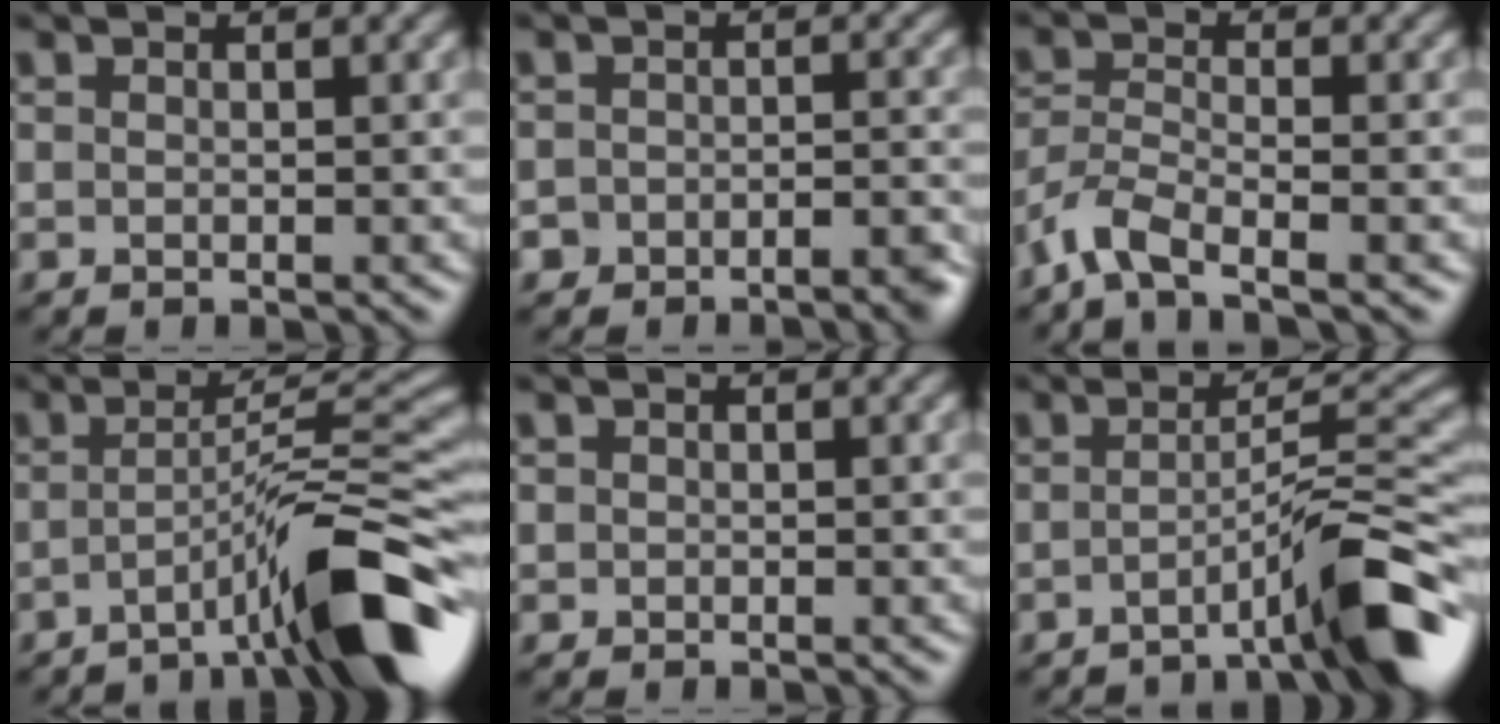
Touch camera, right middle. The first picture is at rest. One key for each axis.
{"total": 3.5, "fx": -3.0, "fy": 1.7, "fz": 0.8, "tx": -0.002, "ty": 0.008, "tz": -0.039}
{"total": 4.3, "fx": -3.1, "fy": 1.1, "fz": 2.7, "tx": -0.056, "ty": -0.007, "tz": -0.074}
{"total": 9.1, "fx": -4.1, "fy": 1.3, "fz": 8.0, "tx": -0.105, "ty": 0.019, "tz": -0.075}
{"total": 0.6, "fx": -0.1, "fy": 0.6, "fz": 0.0, "tx": 0.006, "ty": -0.004, "tz": -0.005}
{"total": 6.3, "fx": -3.3, "fy": 0.5, "fz": 5.4, "tx": -0.073, "ty": 0.017, "tz": -0.063}